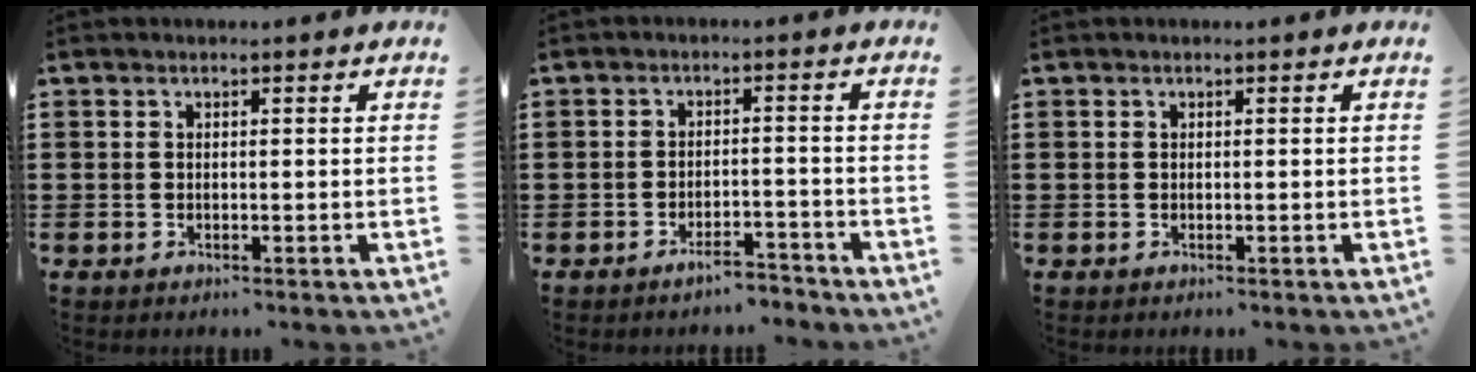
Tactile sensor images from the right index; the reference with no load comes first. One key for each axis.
{"total": 3.2, "fx": -3.0, "fy": 0.7, "fz": 1.1, "tx": -0.018, "ty": 0.008, "tz": -0.058}
{"total": 0.0}